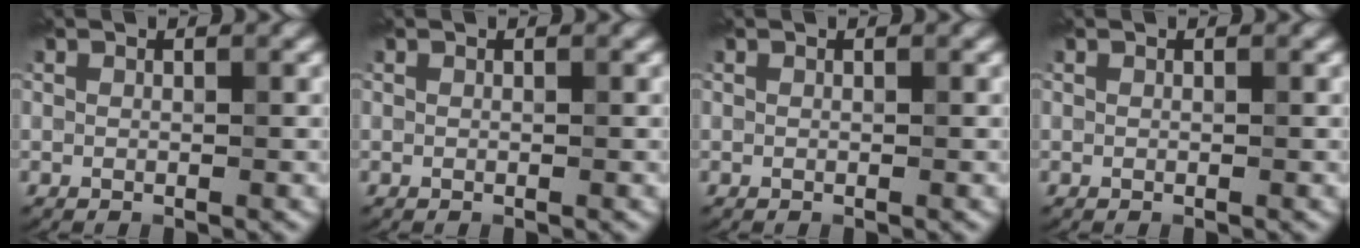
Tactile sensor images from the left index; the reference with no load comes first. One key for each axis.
{"total": 0.0}
{"total": 0.0}
{"total": 0.0}